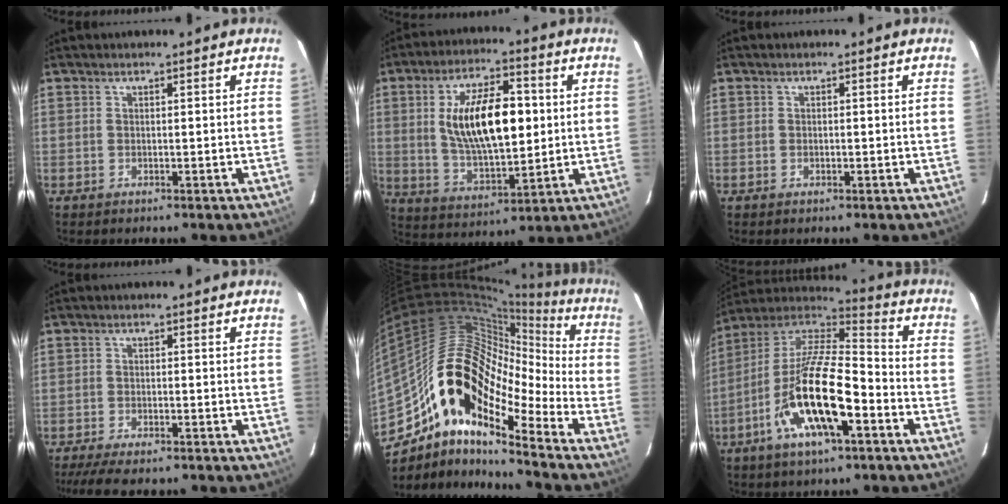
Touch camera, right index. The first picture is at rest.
{"total": 16.8, "force": [2.2, 7.2, 15.0], "torque": [-0.265, 0.009, 0.050]}
{"total": 0.7, "force": [-0.2, 0.5, 0.5], "torque": [-0.009, 0.002, -0.003]}
{"total": 9.3, "force": [-7.9, 1.8, 4.7], "torque": [-0.111, -0.027, -0.129]}
{"total": 18.3, "force": [-10.4, 8.9, 12.2], "torque": [-0.190, 0.008, -0.211]}
{"total": 19.9, "force": [-8.0, 5.9, 17.2], "torque": [-0.330, -0.023, -0.159]}